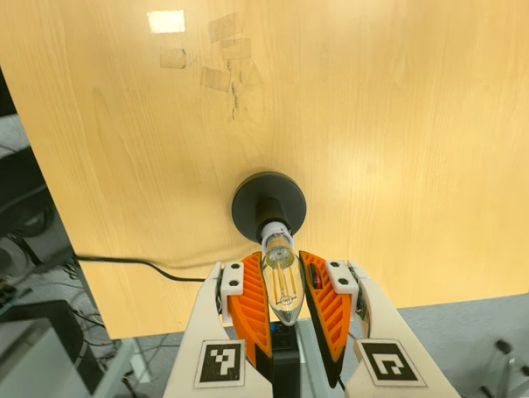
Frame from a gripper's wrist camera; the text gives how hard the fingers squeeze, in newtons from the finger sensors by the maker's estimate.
{"total": 11.7, "left": 11.4, "right": 12.1}